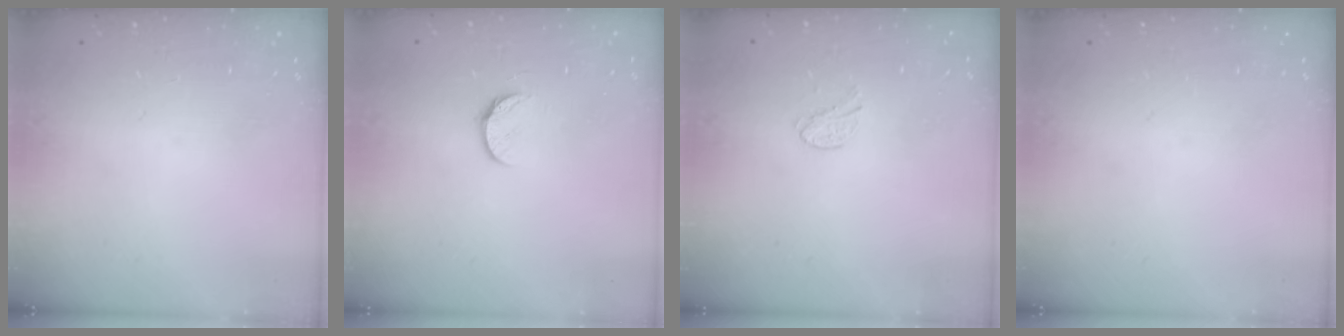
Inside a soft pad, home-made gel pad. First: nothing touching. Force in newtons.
{"total": 6.4, "press": 6.4, "slide": 0.6}
{"total": 5.4, "press": 5.4, "slide": 0.5}
{"total": 0.0}